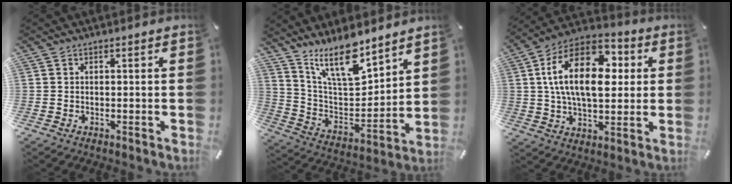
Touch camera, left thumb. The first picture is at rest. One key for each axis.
{"total": 16.1, "fx": 12.6, "fy": 5.7, "fz": 8.1, "tx": -0.168, "ty": -0.077, "tz": 0.228}
{"total": 20.0, "fx": 4.3, "fy": 11.9, "fz": 15.4, "tx": -0.288, "ty": -0.006, "tz": 0.065}